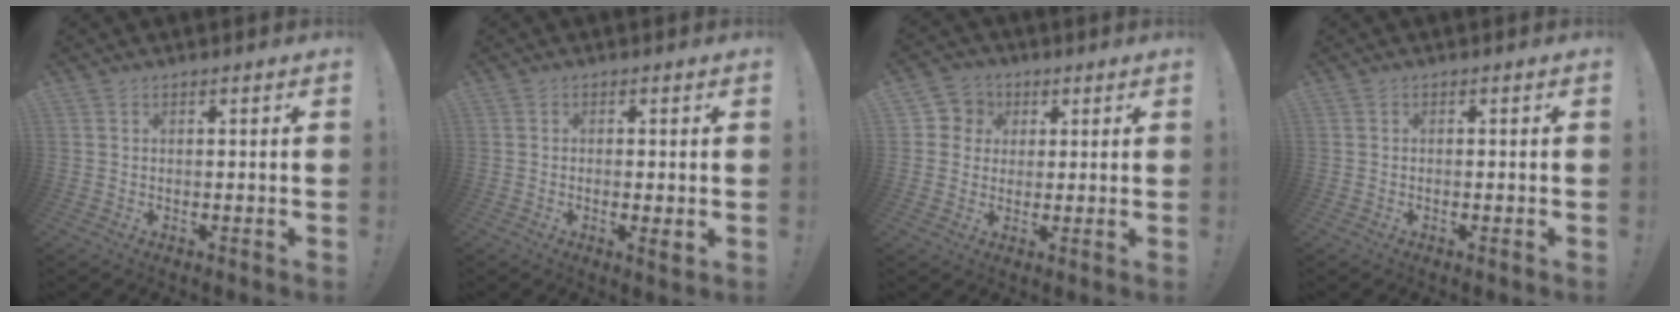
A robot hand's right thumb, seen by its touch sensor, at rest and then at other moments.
{"total": 2.5, "force": [-0.4, 0.2, 2.5], "torque": [-0.041, -0.002, -0.006]}
{"total": 6.2, "force": [1.0, 6.1, 1.1], "torque": [-0.012, -0.002, 0.020]}
{"total": 0.8, "force": [-0.5, -0.2, 0.7], "torque": [-0.019, 0.002, -0.007]}